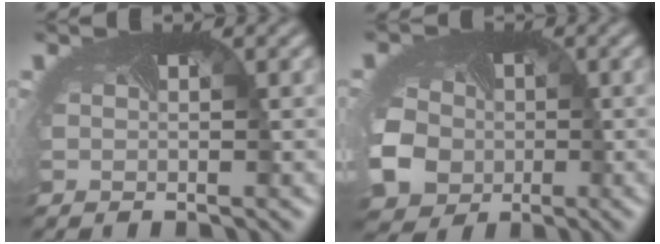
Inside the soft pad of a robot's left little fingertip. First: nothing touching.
{"total": 8.3, "force": [-2.3, 6.7, 4.3], "torque": [-0.101, -0.026, -0.036]}